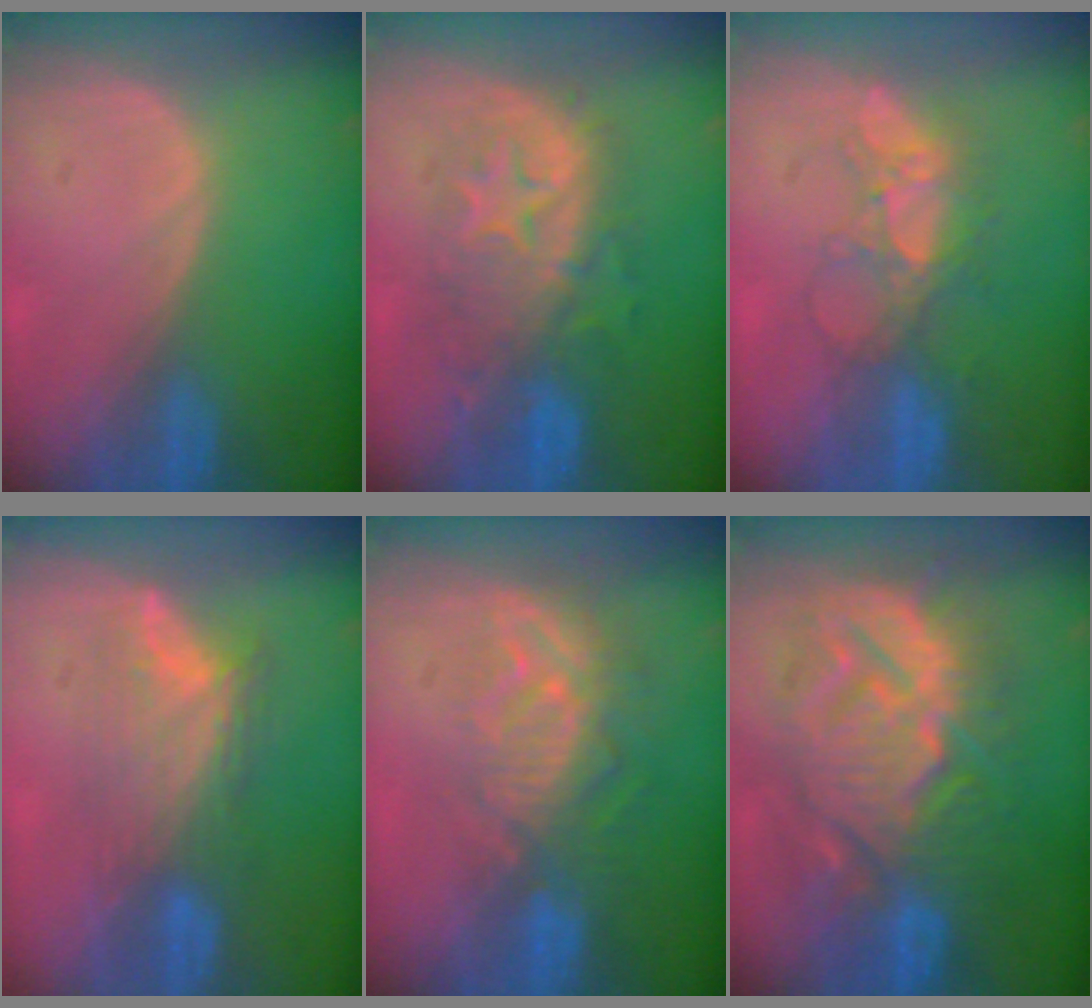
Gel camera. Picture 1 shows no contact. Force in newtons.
{"total": 8.4, "press": 8.4, "slide": 0.2}
{"total": 6.0, "press": 5.8, "slide": 1.6}
{"total": 7.0, "press": 6.7, "slide": 1.9}
{"total": 9.5, "press": 8.2, "slide": 4.7}
{"total": 14.0, "press": 13.9, "slide": 1.4}